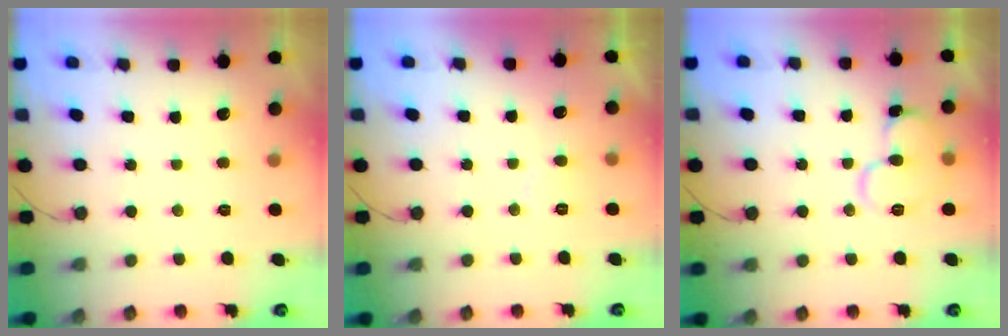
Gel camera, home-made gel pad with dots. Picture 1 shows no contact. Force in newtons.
{"total": 4.3, "press": 4.3, "slide": 0.4}
{"total": 12.6, "press": 12.6, "slide": 1.2}